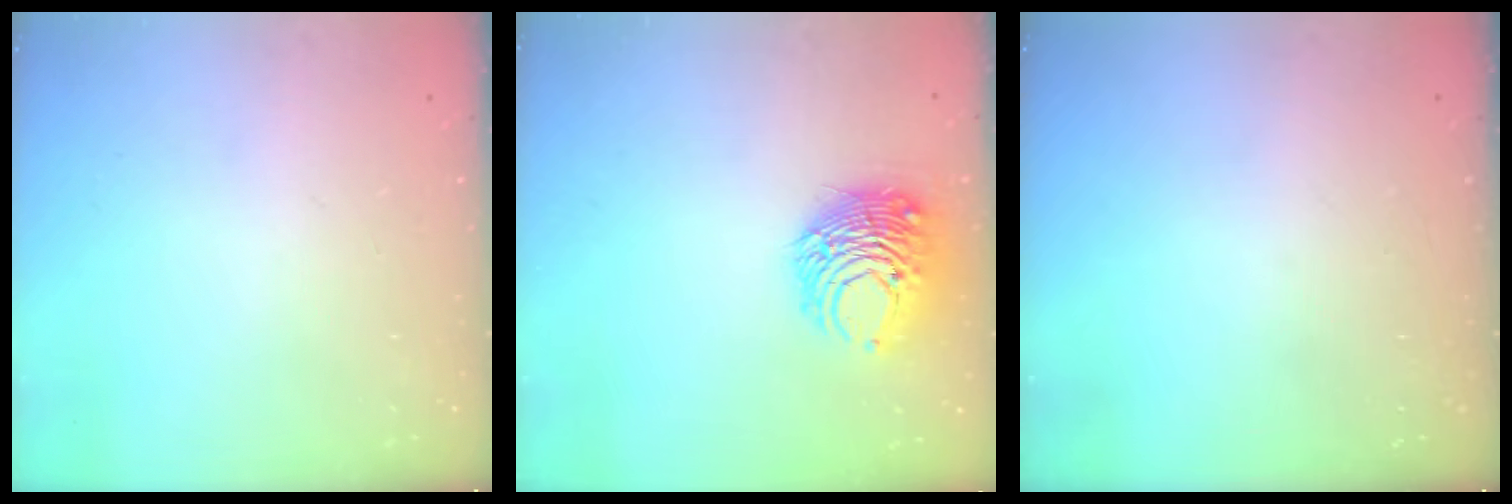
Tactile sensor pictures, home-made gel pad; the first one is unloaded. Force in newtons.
{"total": 10.7, "press": 10.7, "slide": 0.7}
{"total": 0.0}